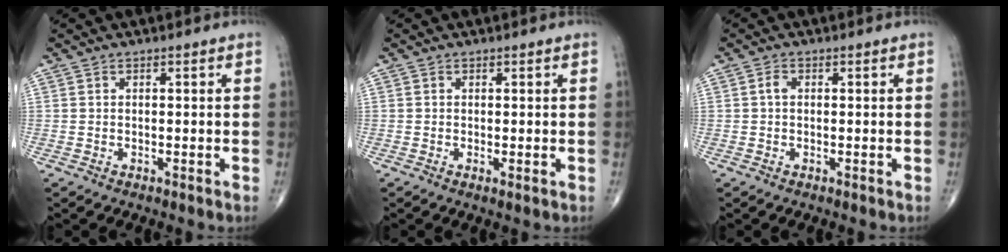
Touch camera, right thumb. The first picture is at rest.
{"total": 0.8, "force": [-0.1, 0.2, 0.8], "torque": [-0.014, -0.003, -0.005]}
{"total": 1.3, "force": [0.0, 0.8, 1.0], "torque": [-0.014, 0.002, -0.004]}